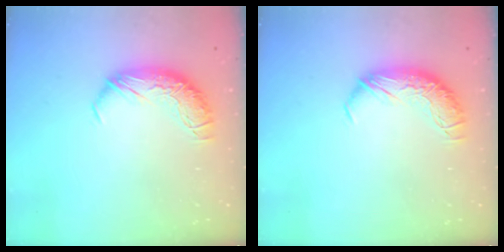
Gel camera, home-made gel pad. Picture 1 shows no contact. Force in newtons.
{"total": 0.0}